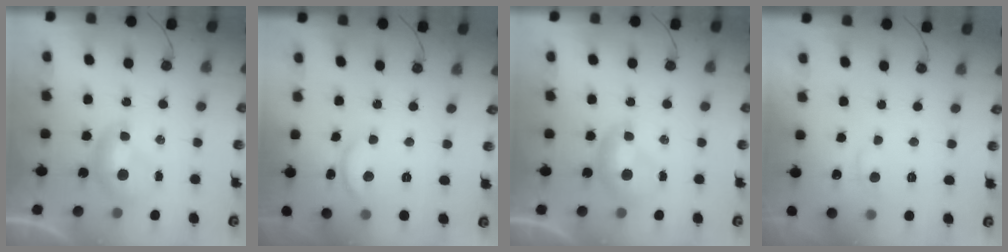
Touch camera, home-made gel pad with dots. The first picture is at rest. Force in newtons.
{"total": 3.4, "press": 3.4, "slide": 0.3}
{"total": 0.0}
{"total": 1.2, "press": 1.0, "slide": 0.6}